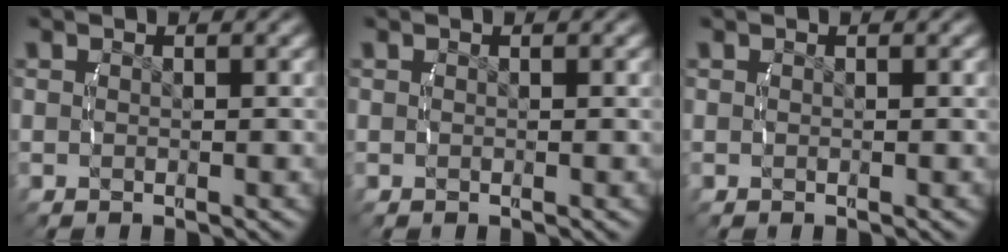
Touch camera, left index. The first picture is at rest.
{"total": 0.0}
{"total": 0.0}